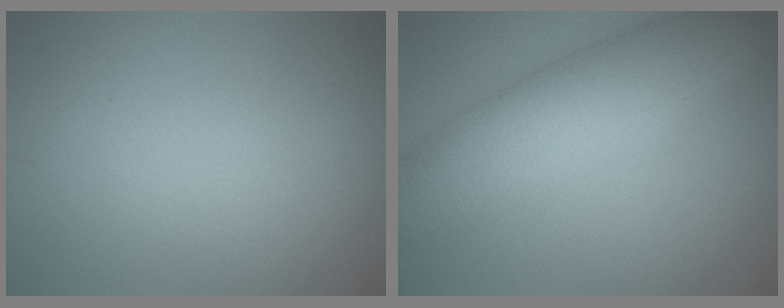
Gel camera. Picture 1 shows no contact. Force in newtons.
{"total": 8.0, "press": 8.0, "slide": 0.1}